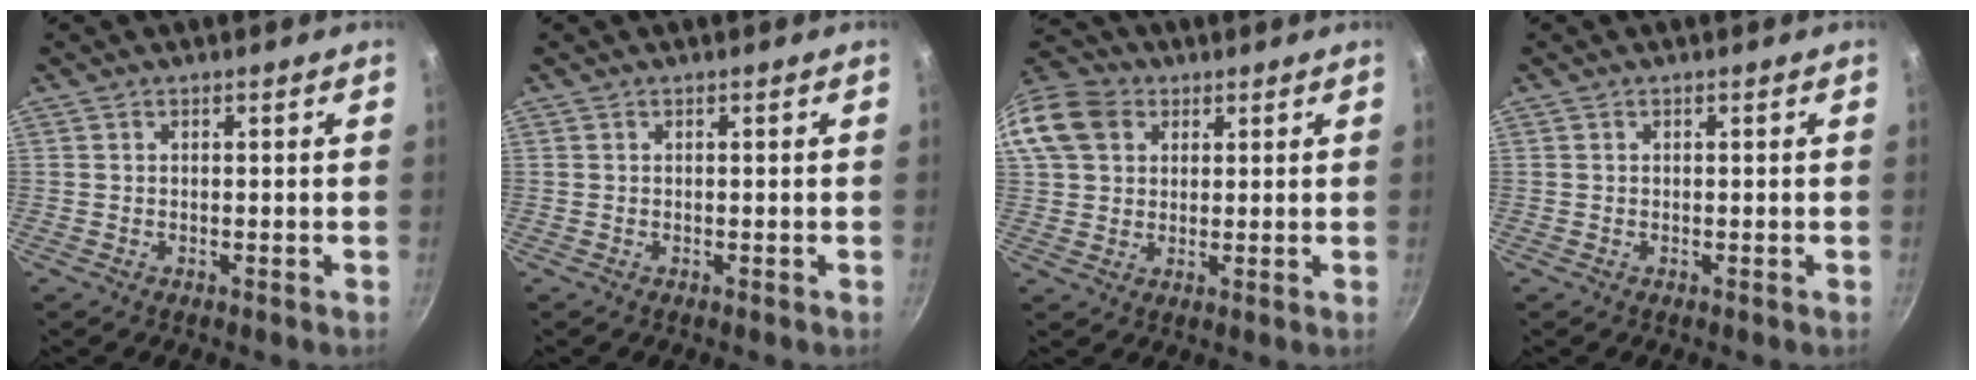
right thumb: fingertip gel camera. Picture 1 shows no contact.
{"total": 0.0}
{"total": 14.6, "force": [4.8, 11.6, 7.4], "torque": [-0.153, 0.025, 0.078]}
{"total": 0.0}